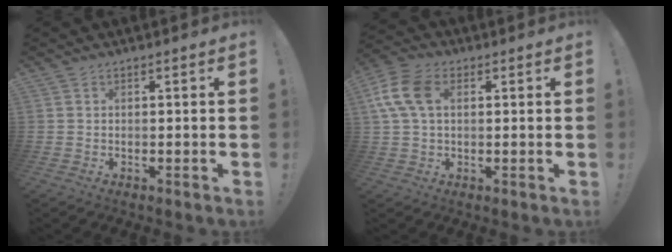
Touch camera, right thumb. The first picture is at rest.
{"total": 11.5, "force": [2.7, 7.4, 8.3], "torque": [-0.171, 0.009, 0.052]}